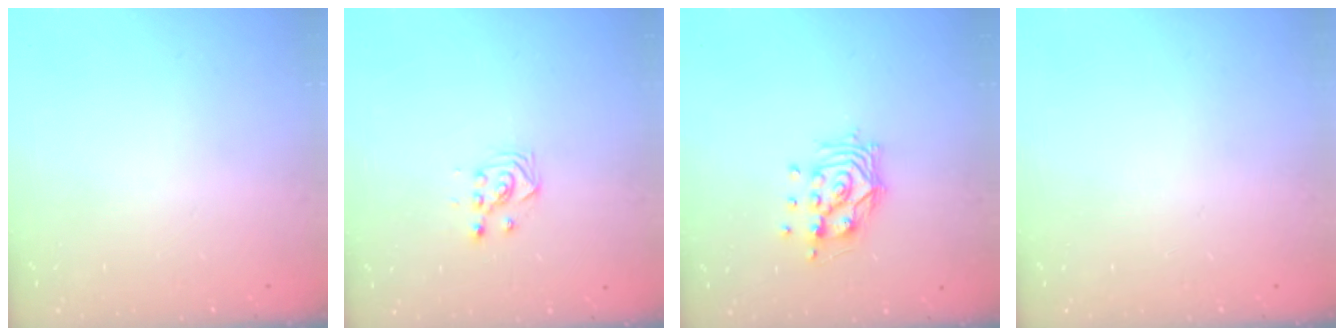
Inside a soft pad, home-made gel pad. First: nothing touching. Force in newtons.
{"total": 2.7, "press": 2.7, "slide": 0.3}
{"total": 10.1, "press": 10.0, "slide": 1.1}
{"total": 0.0}